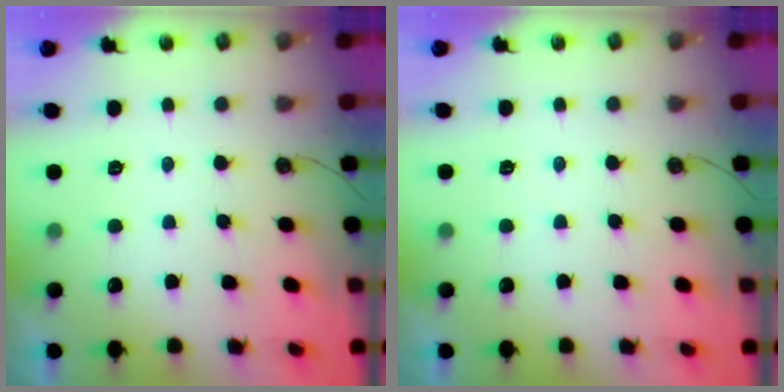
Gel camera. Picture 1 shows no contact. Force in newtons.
{"total": 3.4, "press": 3.4, "slide": 0.4}